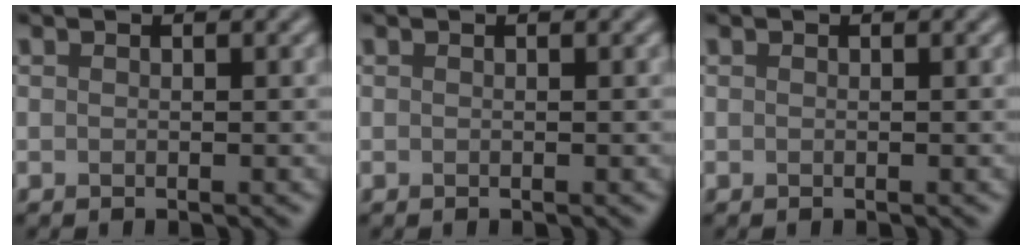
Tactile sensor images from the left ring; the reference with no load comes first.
{"total": 0.0}
{"total": 0.0}